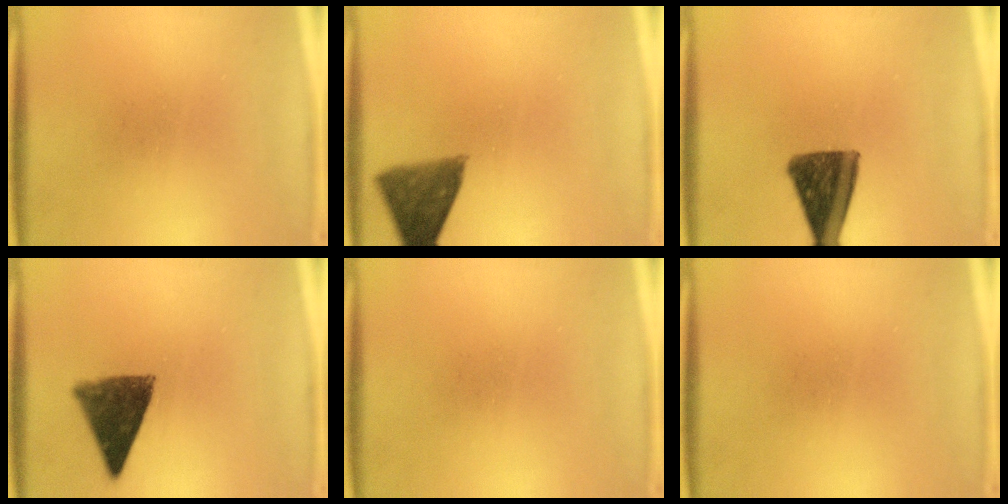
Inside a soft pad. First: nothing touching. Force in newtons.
{"total": 8.4}
{"total": 11.8}
{"total": 10.0}
{"total": 0.0}
{"total": 0.0}